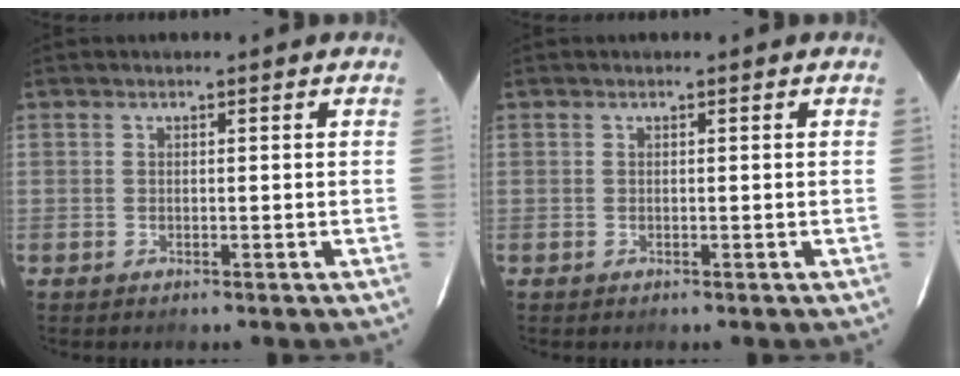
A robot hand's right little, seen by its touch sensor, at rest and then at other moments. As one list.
[{"total": 0.0}]